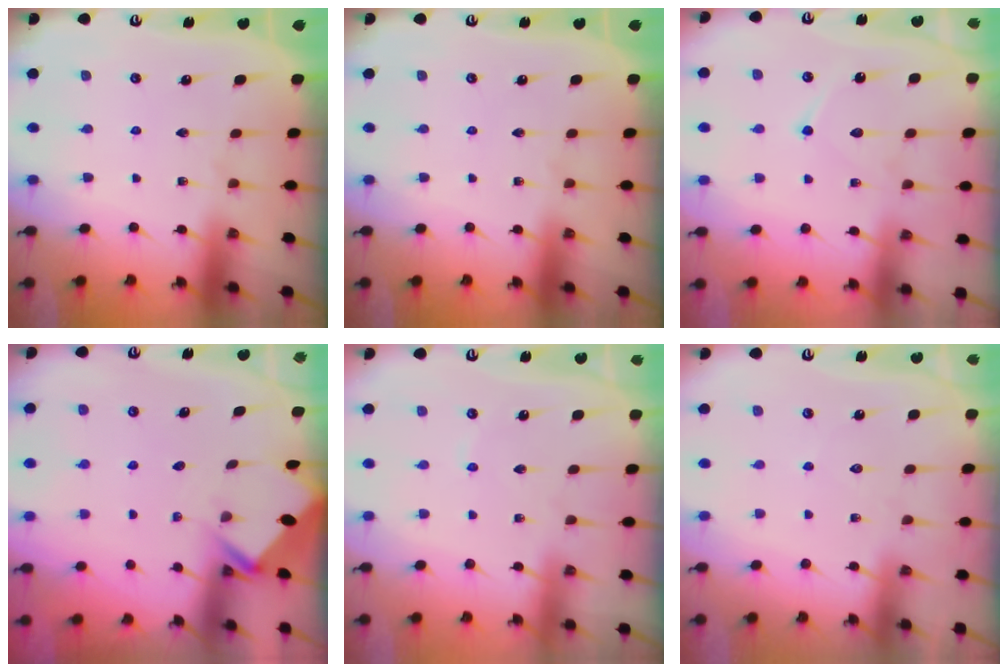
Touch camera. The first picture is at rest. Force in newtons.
{"total": 0.0}
{"total": 7.4, "press": 7.3, "slide": 0.7}
{"total": 2.9, "press": 2.9, "slide": 0.2}
{"total": 1.3, "press": 1.3, "slide": 0.2}
{"total": 2.9, "press": 2.8, "slide": 0.3}